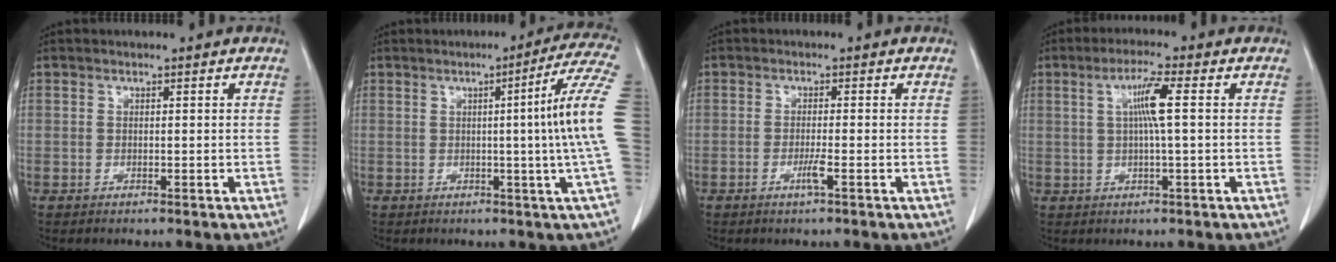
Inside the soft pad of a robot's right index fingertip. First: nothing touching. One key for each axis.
{"total": 10.9, "fx": -0.1, "fy": -2.6, "fz": 10.6, "tx": -0.123, "ty": -0.001, "tz": -0.006}
{"total": 2.0, "fx": -0.9, "fy": -0.2, "fz": 1.8, "tx": -0.035, "ty": -0.004, "tz": -0.018}
{"total": 5.3, "fx": 0.9, "fy": -0.3, "fz": 5.2, "tx": -0.097, "ty": 0.005, "tz": 0.019}